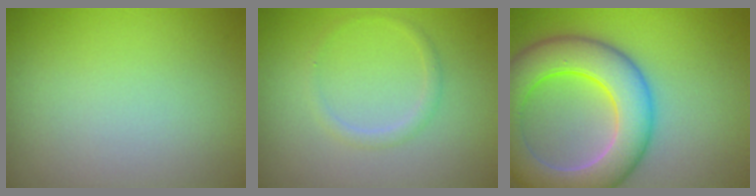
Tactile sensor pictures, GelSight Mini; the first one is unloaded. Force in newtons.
{"total": 1.2, "press": 1.2, "slide": 0.1}
{"total": 9.0, "press": 9.0, "slide": 0.6}